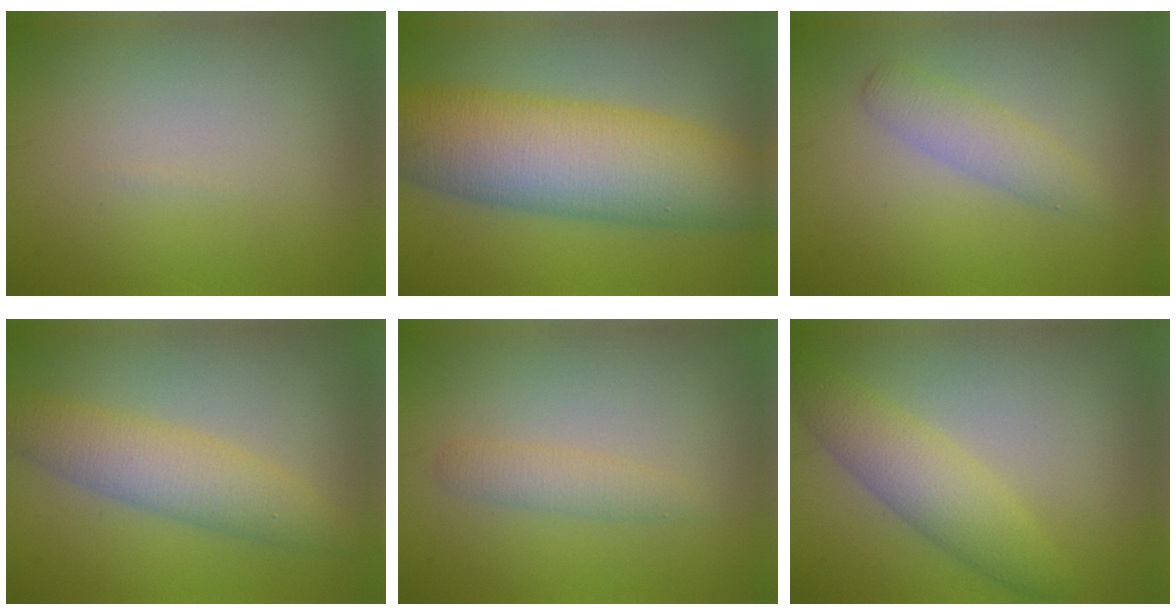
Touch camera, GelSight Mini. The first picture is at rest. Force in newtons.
{"total": 10.8, "press": 10.8, "slide": 0.3}
{"total": 2.4, "press": 2.4, "slide": 0.1}
{"total": 4.5, "press": 4.5, "slide": 0.1}
{"total": 1.6, "press": 1.6, "slide": 0.2}
{"total": 4.1, "press": 4.1, "slide": 0.2}